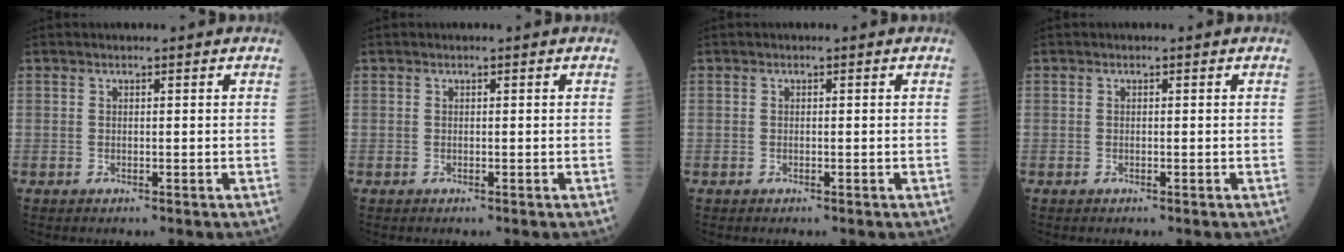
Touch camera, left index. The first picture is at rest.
{"total": 0.0}
{"total": 0.0}
{"total": 0.0}